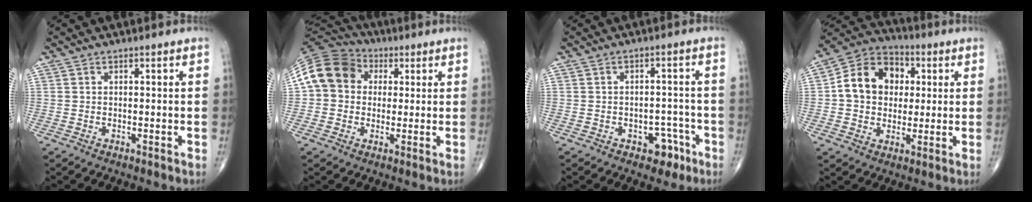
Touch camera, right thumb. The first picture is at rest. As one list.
[{"total": 13.5, "force": [2.6, 11.3, 7.0], "torque": [-0.123, 0.031, 0.036]}, {"total": 4.9, "force": [-2.7, 3.3, 2.4], "torque": [-0.001, 0.027, -0.033]}, {"total": 13.9, "force": [1.8, 11.2, 8.0], "torque": [-0.104, 0.019, 0.022]}]